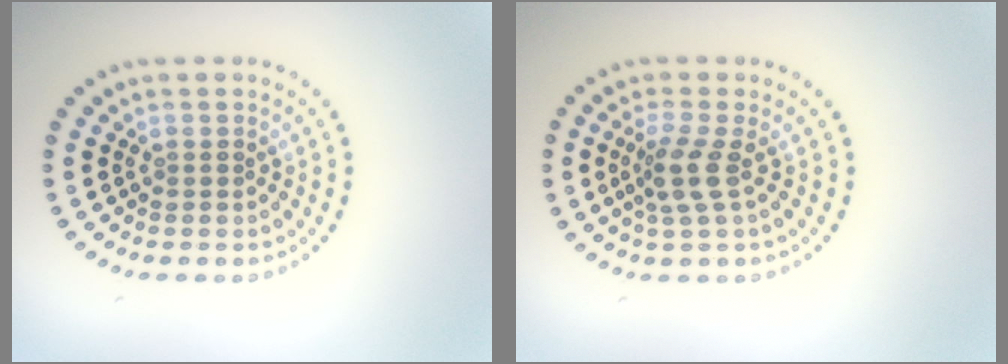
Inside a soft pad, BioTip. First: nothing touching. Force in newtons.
{"total": 2.5, "press": 1.9, "slide": 1.7}